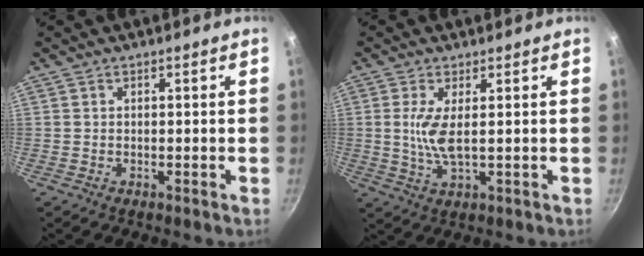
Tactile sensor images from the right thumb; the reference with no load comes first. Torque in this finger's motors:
{"motor_torque": [-0.02, 0.13, 0.74, 0.14, 0.06]}